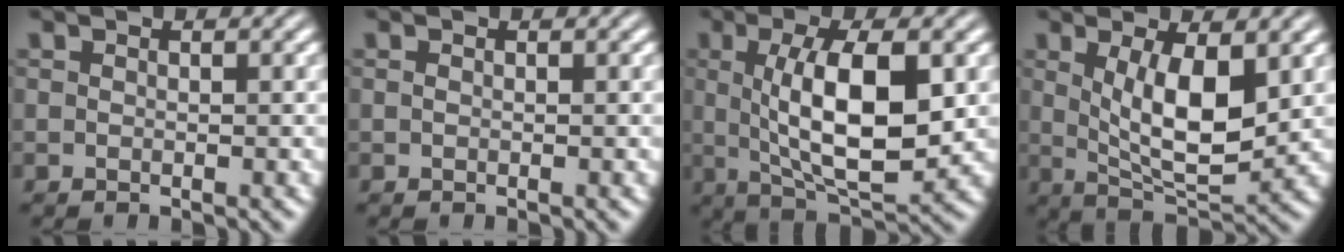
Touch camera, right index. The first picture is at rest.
{"total": 0.5, "force": [0.0, -0.5, 0.0], "torque": [0.001, -0.005, 0.004]}
{"total": 8.4, "force": [0.5, 2.6, 8.0], "torque": [-0.124, -0.015, 0.024]}
{"total": 6.8, "force": [1.2, 2.2, 6.3], "torque": [-0.098, -0.025, 0.035]}